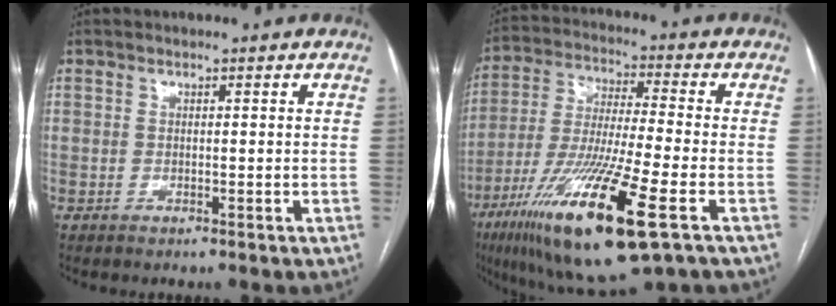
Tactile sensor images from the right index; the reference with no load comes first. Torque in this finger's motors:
{"motor_torque": [1.20, -0.94, 1.05, 0.21]}